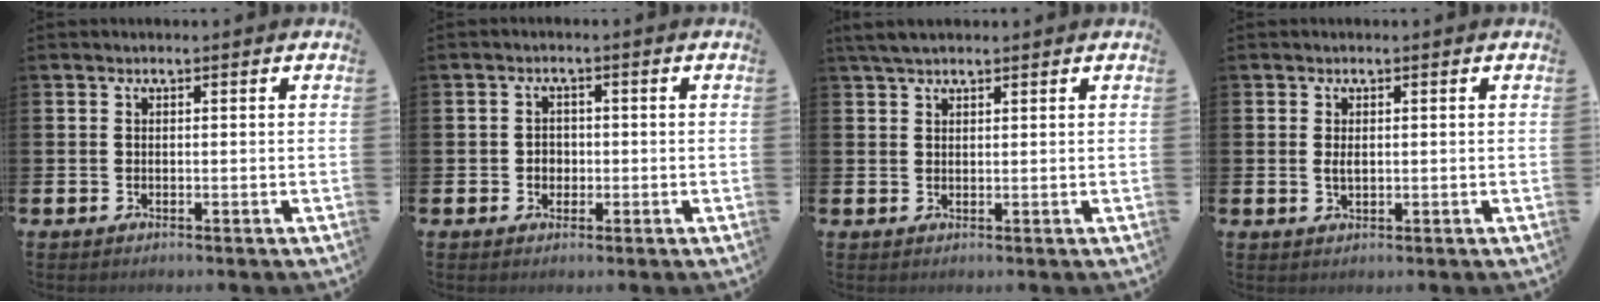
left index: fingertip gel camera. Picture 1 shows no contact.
{"total": 2.0, "force": [-0.2, 1.8, 0.7], "torque": [0.003, -0.001, -0.012]}
{"total": 2.9, "force": [2.3, 0.9, 1.5], "torque": [-0.031, 0.002, 0.043]}
{"total": 1.2, "force": [0.3, 0.6, 1.0], "torque": [-0.016, 0.003, 0.002]}